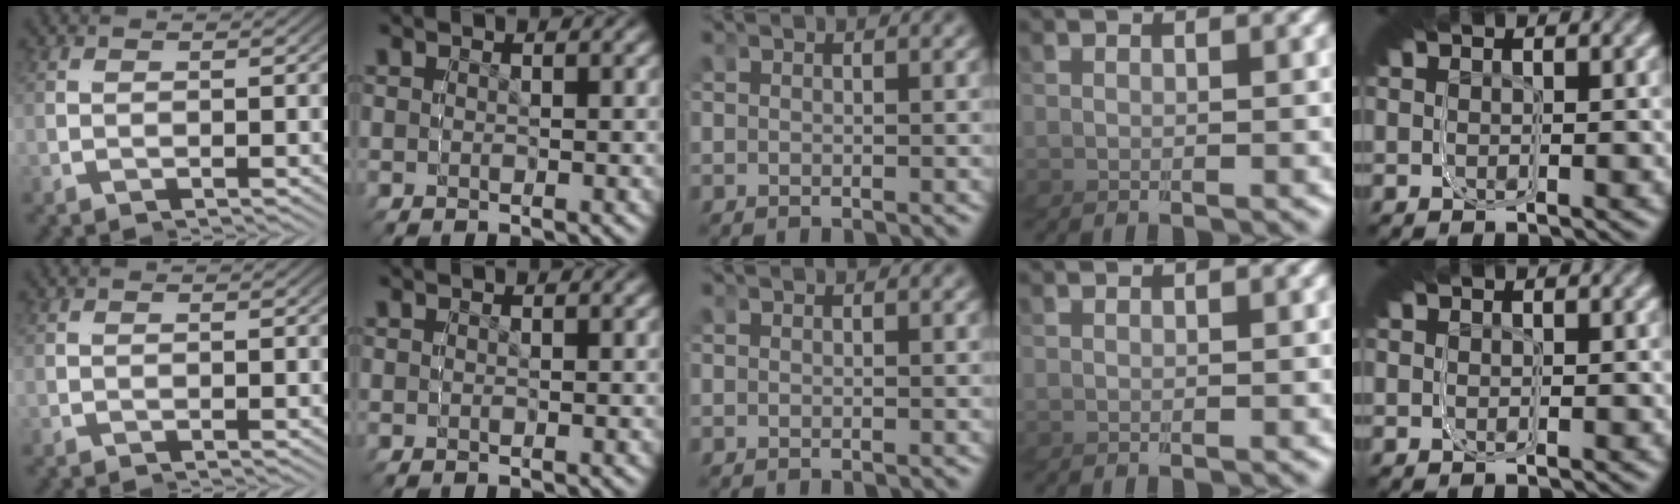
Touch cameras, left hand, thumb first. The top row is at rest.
{}